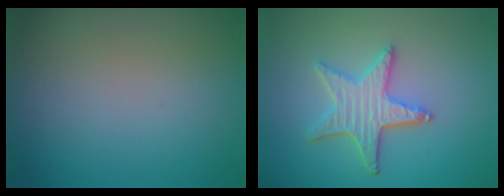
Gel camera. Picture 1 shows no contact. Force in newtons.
{"total": 4.4, "press": 3.7, "slide": 2.3}